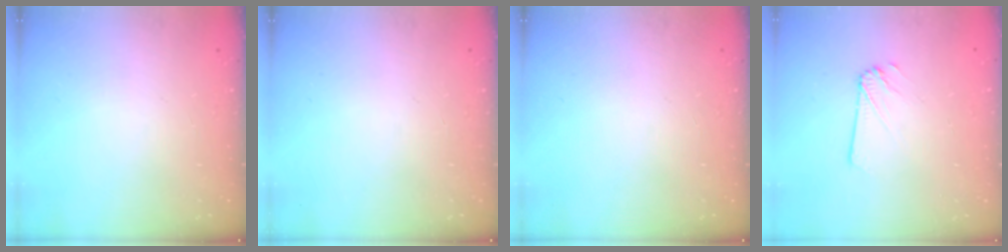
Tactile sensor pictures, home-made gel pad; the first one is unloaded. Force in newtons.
{"total": 0.0}
{"total": 0.0}
{"total": 2.0, "press": 2.0, "slide": 0.1}